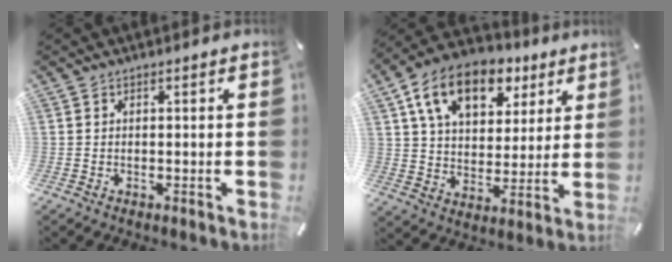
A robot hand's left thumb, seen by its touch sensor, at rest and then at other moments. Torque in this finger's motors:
{"motor_torque": [2.55, 2.46, 1.73, -1.04, 0.23]}